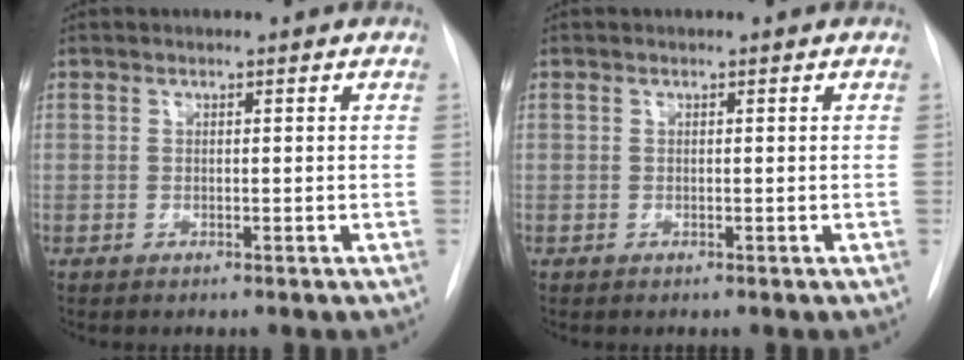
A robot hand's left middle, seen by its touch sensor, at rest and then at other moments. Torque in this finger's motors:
{"motor_torque": [0.24, -0.07, 0.03, 0.01]}